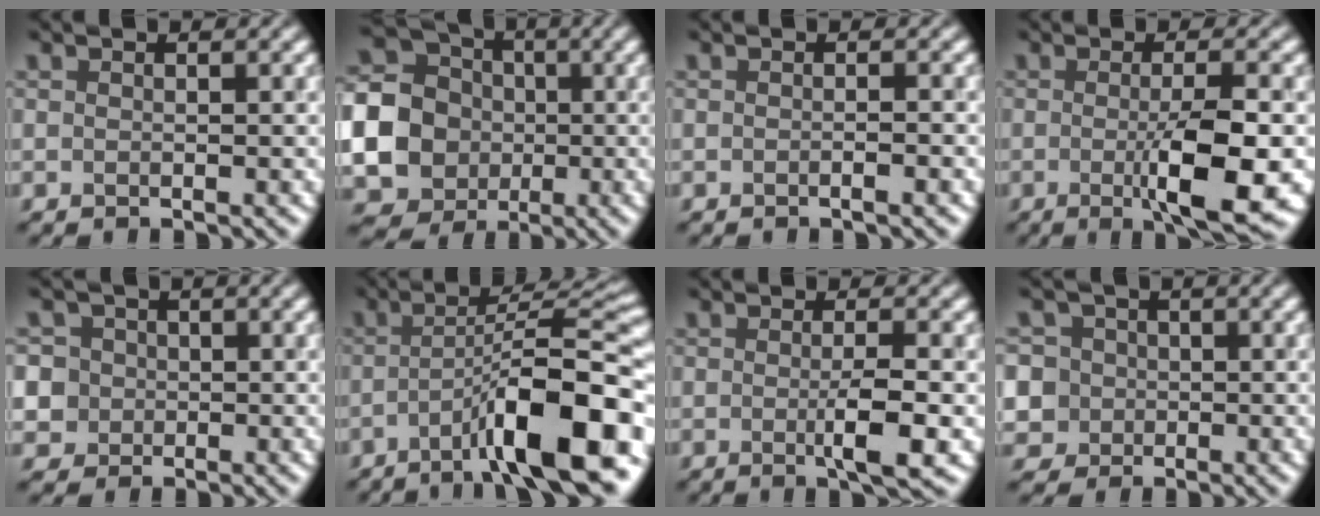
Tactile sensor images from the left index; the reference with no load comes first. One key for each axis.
{"total": 18.9, "fx": -2.1, "fy": 18.0, "fz": 5.4, "tx": -0.183, "ty": -0.014, "tz": -0.081}
{"total": 1.3, "fx": -0.4, "fy": 0.3, "fz": 1.2, "tx": -0.012, "ty": -0.002, "tz": -0.012}
{"total": 6.7, "fx": -1.4, "fy": 1.3, "fz": 6.4, "tx": -0.100, "ty": -0.009, "tz": -0.019}
{"total": 6.2, "fx": 0.5, "fy": 5.9, "fz": 1.9, "tx": -0.042, "ty": 0.028, "tz": -0.015}
{"total": 12.0, "fx": -5.1, "fy": 2.5, "fz": 10.6, "tx": -0.147, "ty": 0.017, "tz": -0.082}
{"total": 3.5, "fx": -0.6, "fy": 0.5, "fz": 3.4, "tx": -0.055, "ty": -0.005, "tz": -0.009}
{"total": 6.7, "fx": 0.4, "fy": 6.4, "fz": 1.9, "tx": -0.040, "ty": 0.028, "tz": -0.021}